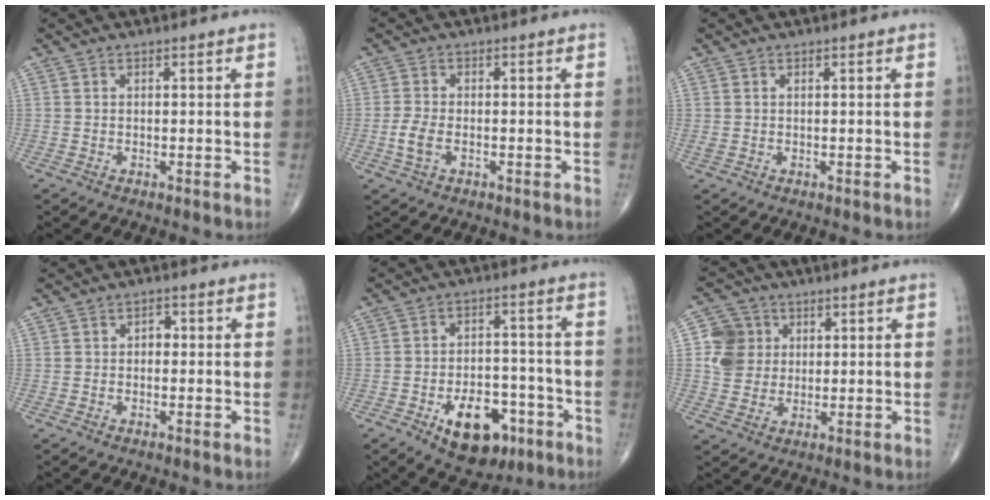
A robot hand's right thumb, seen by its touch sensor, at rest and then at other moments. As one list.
[{"total": 3.6, "force": [-1.0, 2.0, 2.8], "torque": [-0.068, 0.005, -0.020]}, {"total": 0.8, "force": [0.2, 0.5, 0.6], "torque": [-0.022, 0.009, 0.009]}, {"total": 1.7, "force": [-0.1, 1.3, 1.2], "torque": [-0.005, 0.006, -0.007]}, {"total": 13.5, "force": [-6.4, 8.0, 8.8], "torque": [-0.098, 0.037, -0.087]}, {"total": 7.6, "force": [1.4, 7.0, 2.6], "torque": [-0.022, 0.002, 0.023]}]